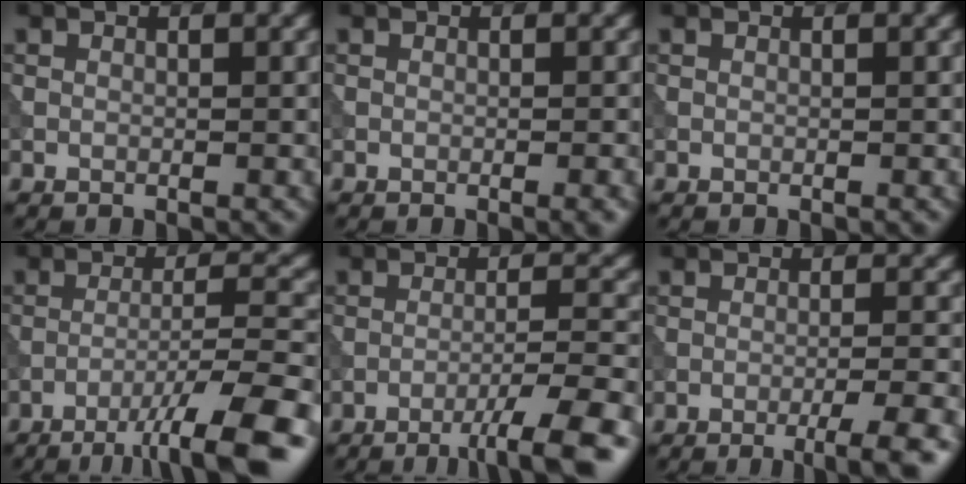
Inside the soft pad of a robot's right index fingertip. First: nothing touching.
{"total": 1.2, "force": [-0.4, 0.2, 1.1], "torque": [-0.011, 0.000, -0.007]}
{"total": 0.0}
{"total": 9.2, "force": [-5.9, 1.0, 7.0], "torque": [-0.097, 0.017, -0.093]}
{"total": 6.6, "force": [-4.0, 0.7, 5.2], "torque": [-0.072, 0.011, -0.065]}
{"total": 4.6, "force": [-2.4, 0.7, 3.9], "torque": [-0.052, 0.004, -0.040]}